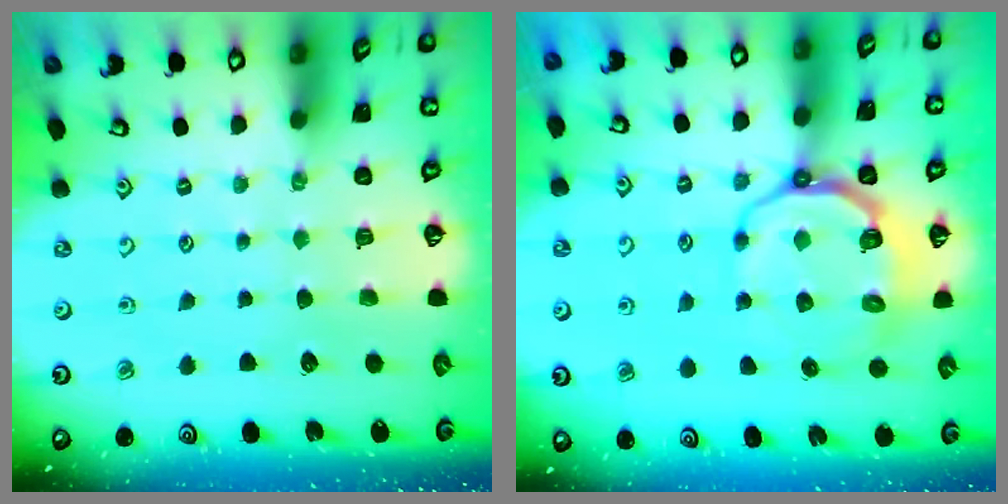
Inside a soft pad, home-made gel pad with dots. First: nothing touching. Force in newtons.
{"total": 9.6, "press": 9.1, "slide": 3.1}